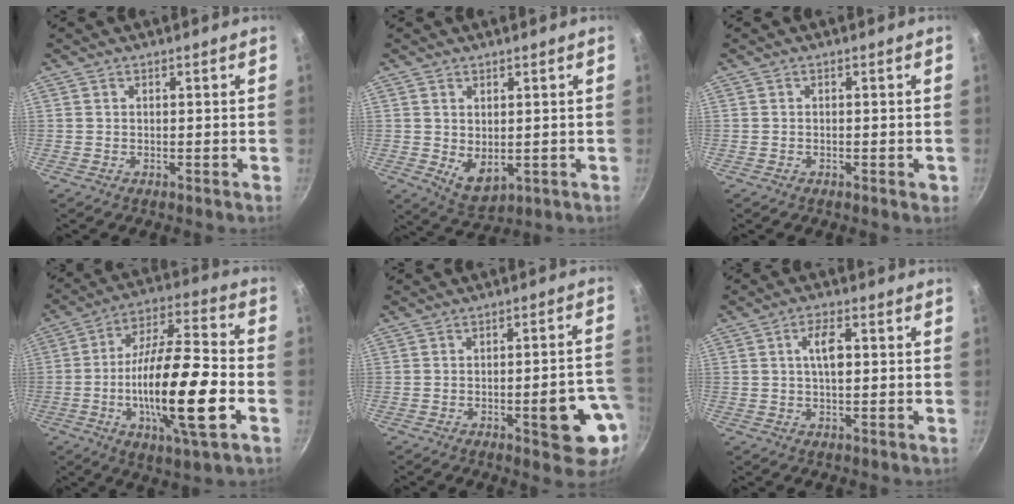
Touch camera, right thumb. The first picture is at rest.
{"total": 5.4, "force": [0.3, 3.4, 4.2], "torque": [-0.060, -0.022, 0.020]}
{"total": 1.2, "force": [-0.5, 0.5, 1.0], "torque": [-0.014, 0.002, -0.009]}
{"total": 22.1, "force": [-5.6, 6.1, 20.5], "torque": [-0.347, 0.032, -0.101]}
{"total": 11.8, "force": [-3.8, 3.8, 10.5], "torque": [-0.106, 0.028, -0.046]}
{"total": 5.1, "force": [0.6, 2.2, 4.5], "torque": [-0.079, 0.009, 0.006]}